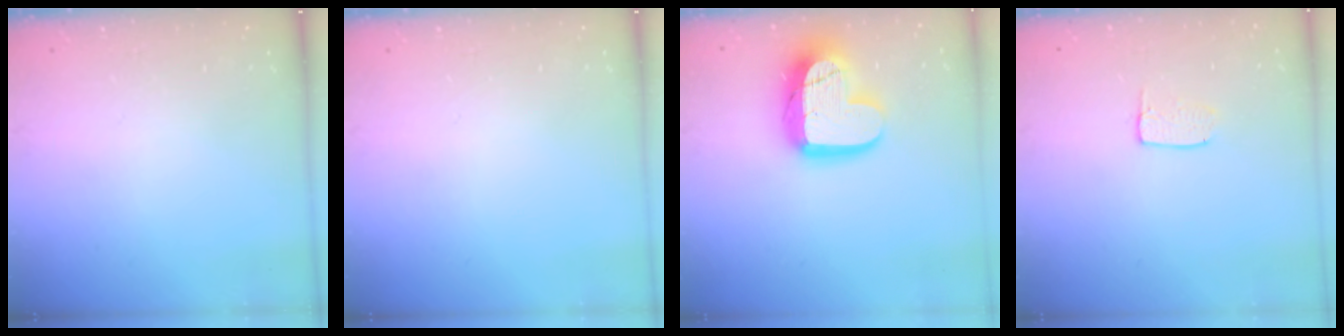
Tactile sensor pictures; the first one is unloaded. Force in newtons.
{"total": 0.0}
{"total": 16.1, "press": 16.1, "slide": 0.9}
{"total": 3.8, "press": 3.8, "slide": 0.2}